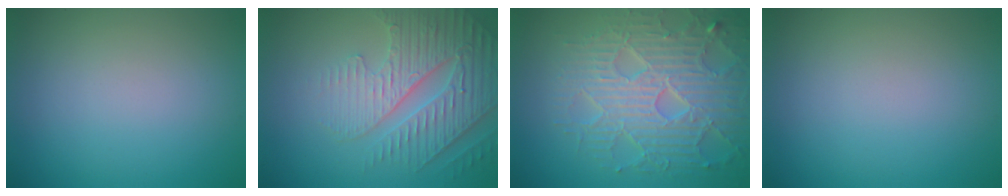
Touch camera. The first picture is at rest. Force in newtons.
{"total": 4.8, "press": 4.4, "slide": 1.9}
{"total": 7.4, "press": 5.9, "slide": 4.4}
{"total": 0.0}